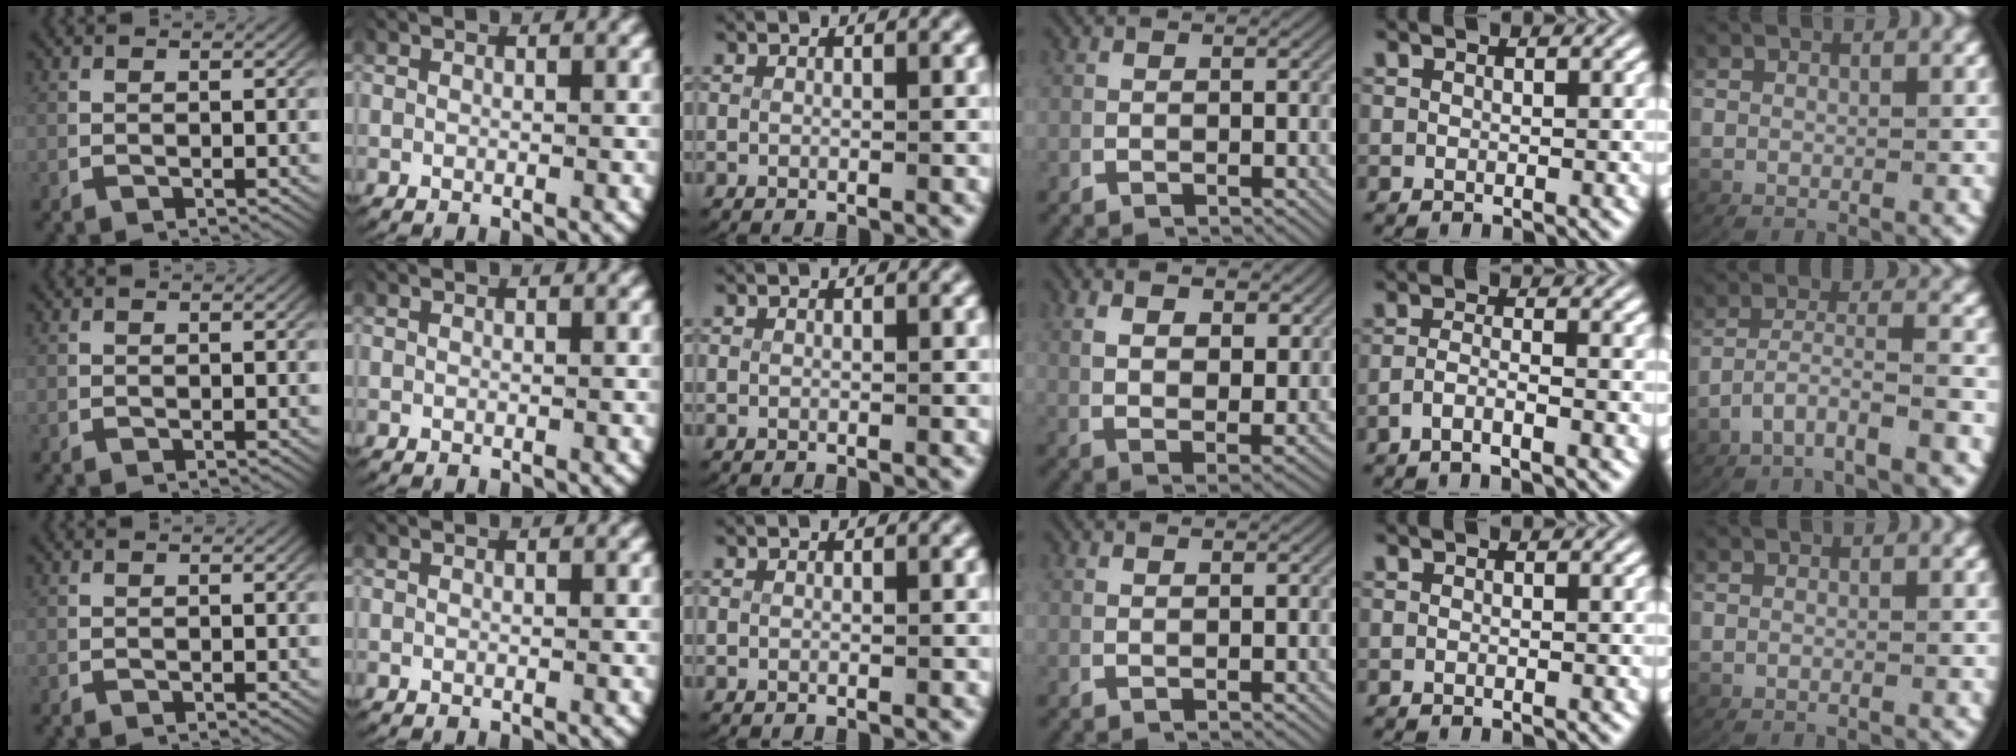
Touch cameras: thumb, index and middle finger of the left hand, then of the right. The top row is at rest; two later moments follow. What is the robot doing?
{"motion": "lift_and_place", "object": "towel"}